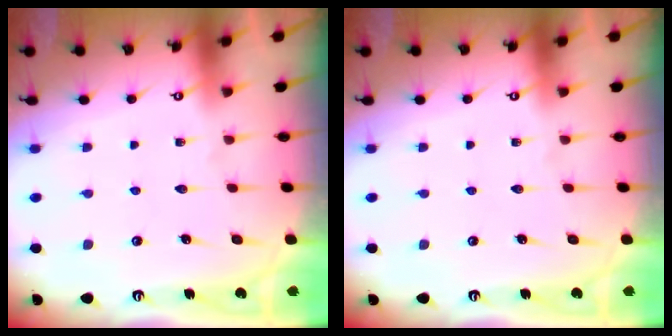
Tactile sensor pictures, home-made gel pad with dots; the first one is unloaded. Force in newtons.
{"total": 0.0}